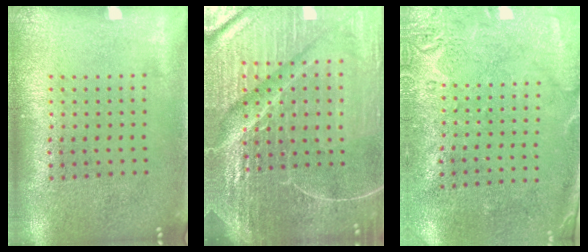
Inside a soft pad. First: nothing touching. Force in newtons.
{"total": 6.8, "press": 6.0, "slide": 3.3}
{"total": 2.8, "press": 2.2, "slide": 1.7}